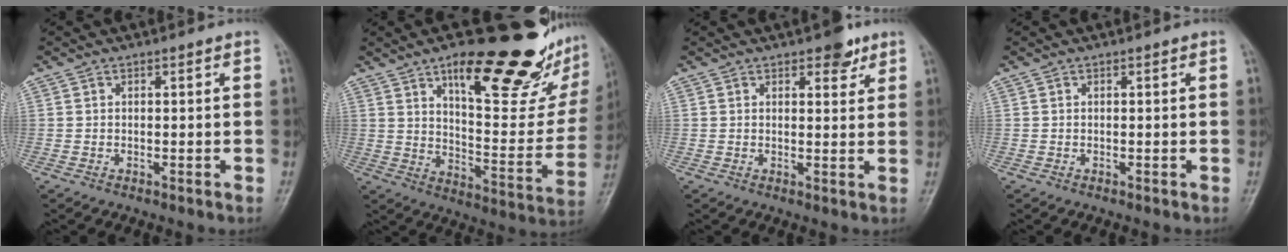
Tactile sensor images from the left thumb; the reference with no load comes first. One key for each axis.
{"total": 28.8, "fx": 17.1, "fy": 9.7, "fz": 21.0, "tx": -0.244, "ty": -0.072, "tz": 0.254}
{"total": 4.1, "fx": 2.7, "fy": 2.0, "fz": 2.3, "tx": -0.010, "ty": -0.013, "tz": 0.035}
{"total": 0.0}